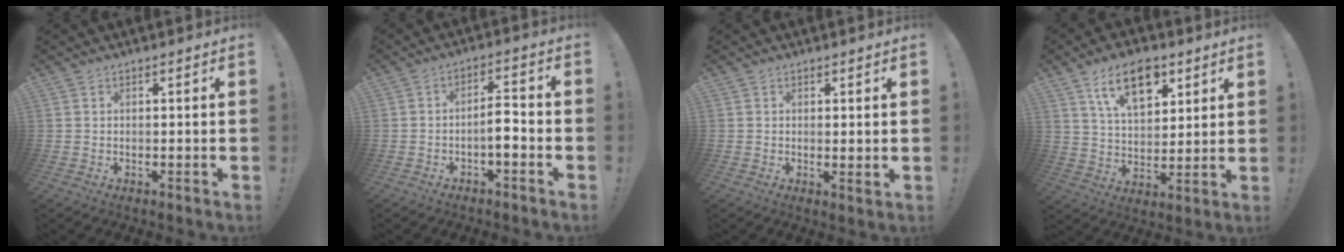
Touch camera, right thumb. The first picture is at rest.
{"total": 6.0, "force": [-2.5, 1.9, 5.1], "torque": [-0.089, 0.019, -0.042]}
{"total": 1.6, "force": [1.0, 0.0, 1.3], "torque": [-0.005, -0.011, 0.014]}
{"total": 14.6, "force": [8.2, 8.2, 8.9], "torque": [-0.142, -0.027, 0.146]}